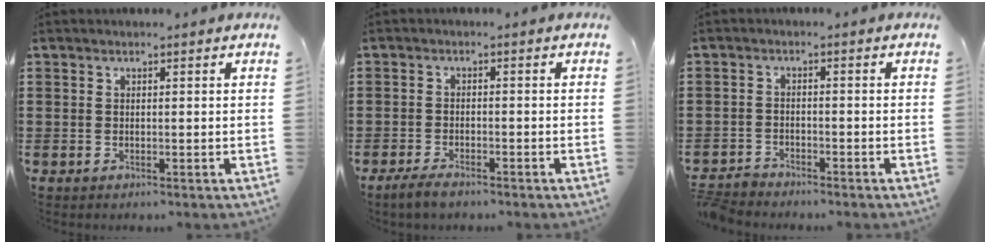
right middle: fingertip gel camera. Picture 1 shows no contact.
{"total": 2.3, "force": [-1.8, 0.7, 1.2], "torque": [-0.037, -0.003, -0.038]}
{"total": 2.7, "force": [-2.7, 0.4, 0.0], "torque": [-0.014, -0.002, -0.060]}